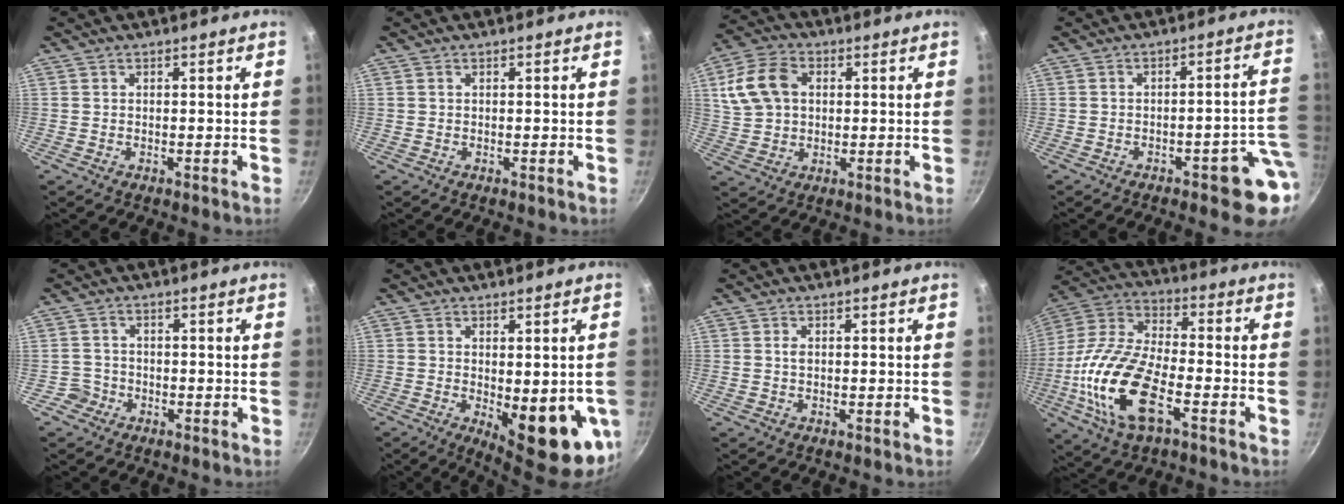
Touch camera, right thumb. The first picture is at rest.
{"total": 0.0}
{"total": 11.2, "force": [2.5, 8.2, 7.2], "torque": [-0.130, 0.013, 0.043]}
{"total": 8.6, "force": [-2.7, 2.8, 7.6], "torque": [-0.057, 0.034, -0.028]}
{"total": 2.7, "force": [-1.3, 2.4, -0.1], "torque": [0.019, 0.023, -0.022]}
{"total": 14.7, "force": [-2.8, 5.7, 13.2], "torque": [-0.144, -0.019, -0.023]}
{"total": 1.0, "force": [0.2, 0.6, 0.7], "torque": [-0.012, 0.002, 0.002]}
{"total": 20.2, "force": [-6.7, 9.3, 16.6], "torque": [-0.327, 0.025, -0.143]}